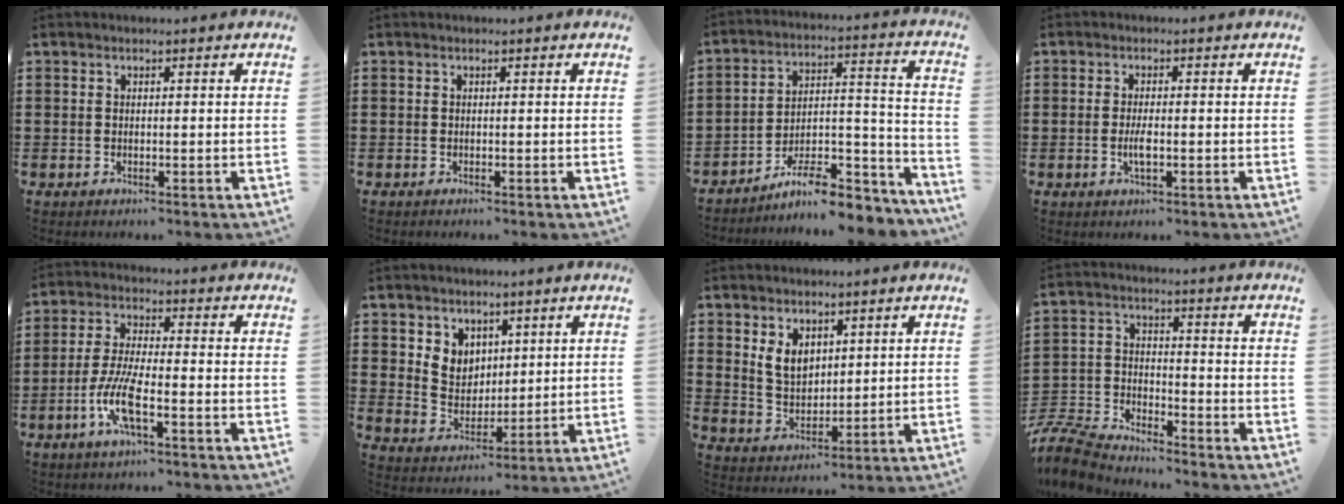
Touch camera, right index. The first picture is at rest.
{"total": 0.0}
{"total": 9.7, "force": [-8.2, 2.3, 4.7], "torque": [-0.059, 0.030, -0.150]}
{"total": 2.8, "force": [-0.7, 0.7, 2.6], "torque": [-0.053, -0.003, -0.014]}
{"total": 7.5, "force": [-3.3, 1.6, 6.5], "torque": [-0.154, -0.016, -0.068]}
{"total": 5.5, "force": [3.1, 4.6, 0.6], "torque": [-0.030, 0.001, 0.056]}
{"total": 5.2, "force": [2.4, 3.6, 2.8], "torque": [-0.060, 0.009, 0.042]}
{"total": 7.5, "force": [-7.3, 1.0, 1.1], "torque": [-0.051, 0.002, -0.154]}